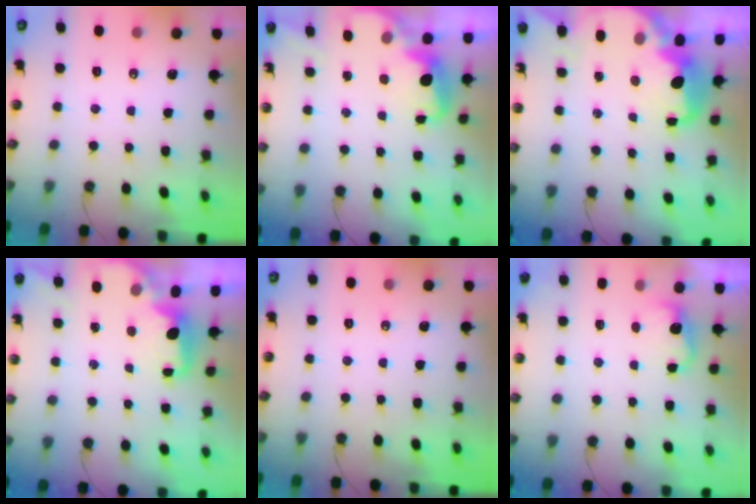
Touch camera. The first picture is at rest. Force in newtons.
{"total": 2.7, "press": 2.6, "slide": 0.5}
{"total": 7.7, "press": 7.7, "slide": 0.6}
{"total": 1.9, "press": 1.7, "slide": 0.8}
{"total": 0.0}
{"total": 3.3, "press": 3.2, "slide": 1.0}